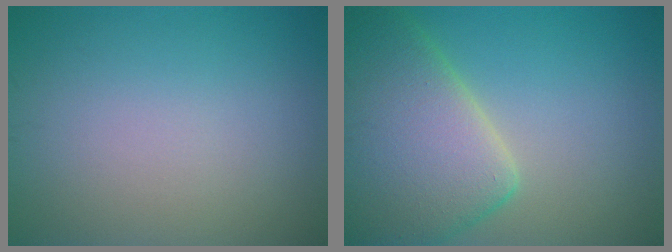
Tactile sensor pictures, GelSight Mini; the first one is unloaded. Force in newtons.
{"total": 10.2, "press": 10.2, "slide": 0.6}